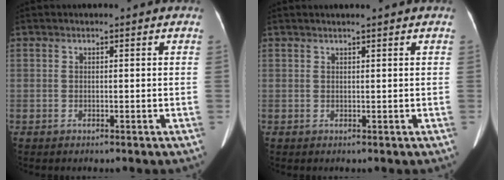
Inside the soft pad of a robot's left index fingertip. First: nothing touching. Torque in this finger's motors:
{"motor_torque": [-0.28, -0.26, 0.00, -0.01]}